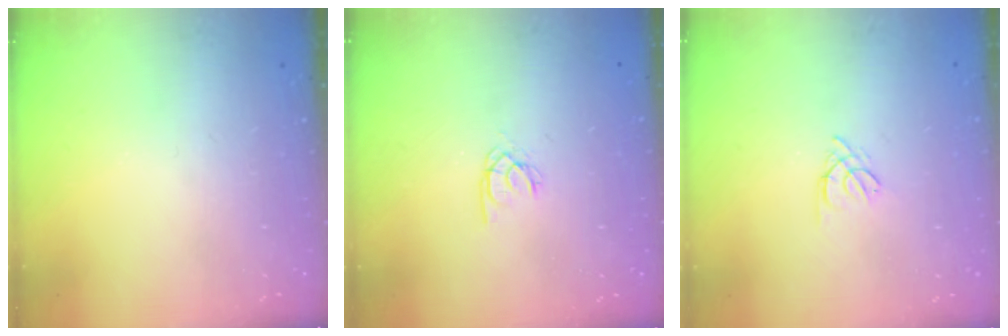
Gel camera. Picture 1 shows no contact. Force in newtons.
{"total": 1.9, "press": 1.9, "slide": 0.2}
{"total": 3.0, "press": 2.9, "slide": 0.7}